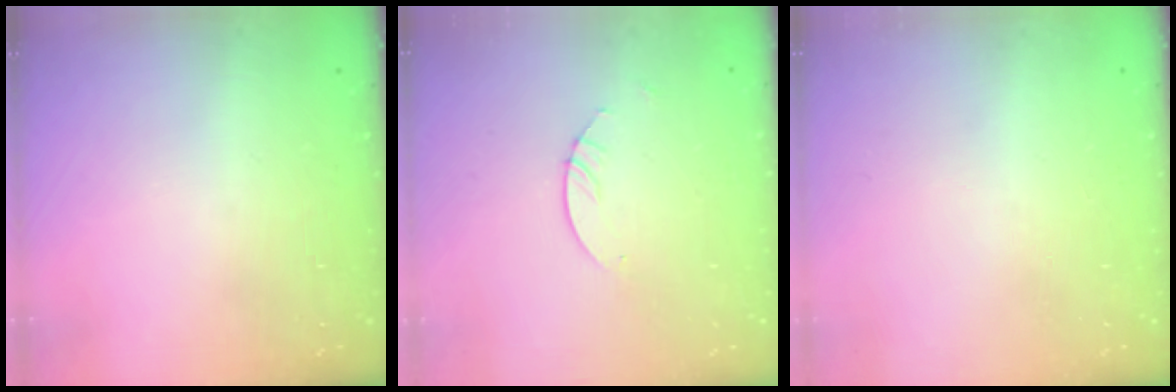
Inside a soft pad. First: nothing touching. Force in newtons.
{"total": 2.4, "press": 2.4, "slide": 0.2}
{"total": 0.0}